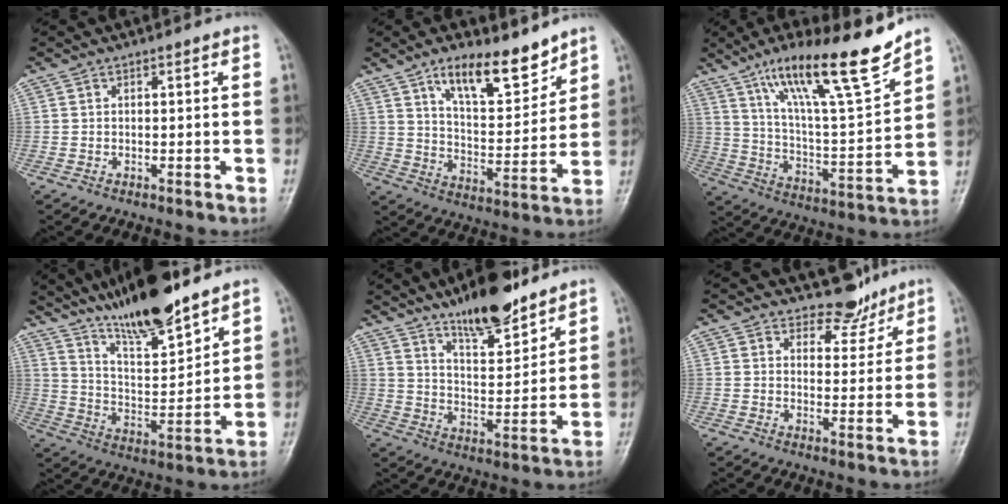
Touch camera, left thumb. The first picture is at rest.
{"total": 13.1, "force": [9.1, 4.9, 8.0], "torque": [-0.100, -0.068, 0.161]}
{"total": 20.0, "force": [14.0, 2.9, 14.0], "torque": [-0.206, -0.069, 0.240]}
{"total": 16.2, "force": [12.9, 3.2, 9.2], "torque": [-0.138, -0.072, 0.232]}
{"total": 13.0, "force": [10.0, 3.8, 7.5], "torque": [-0.098, -0.070, 0.170]}
{"total": 5.4, "force": [4.7, 2.7, 0.3], "torque": [0.022, -0.040, 0.069]}